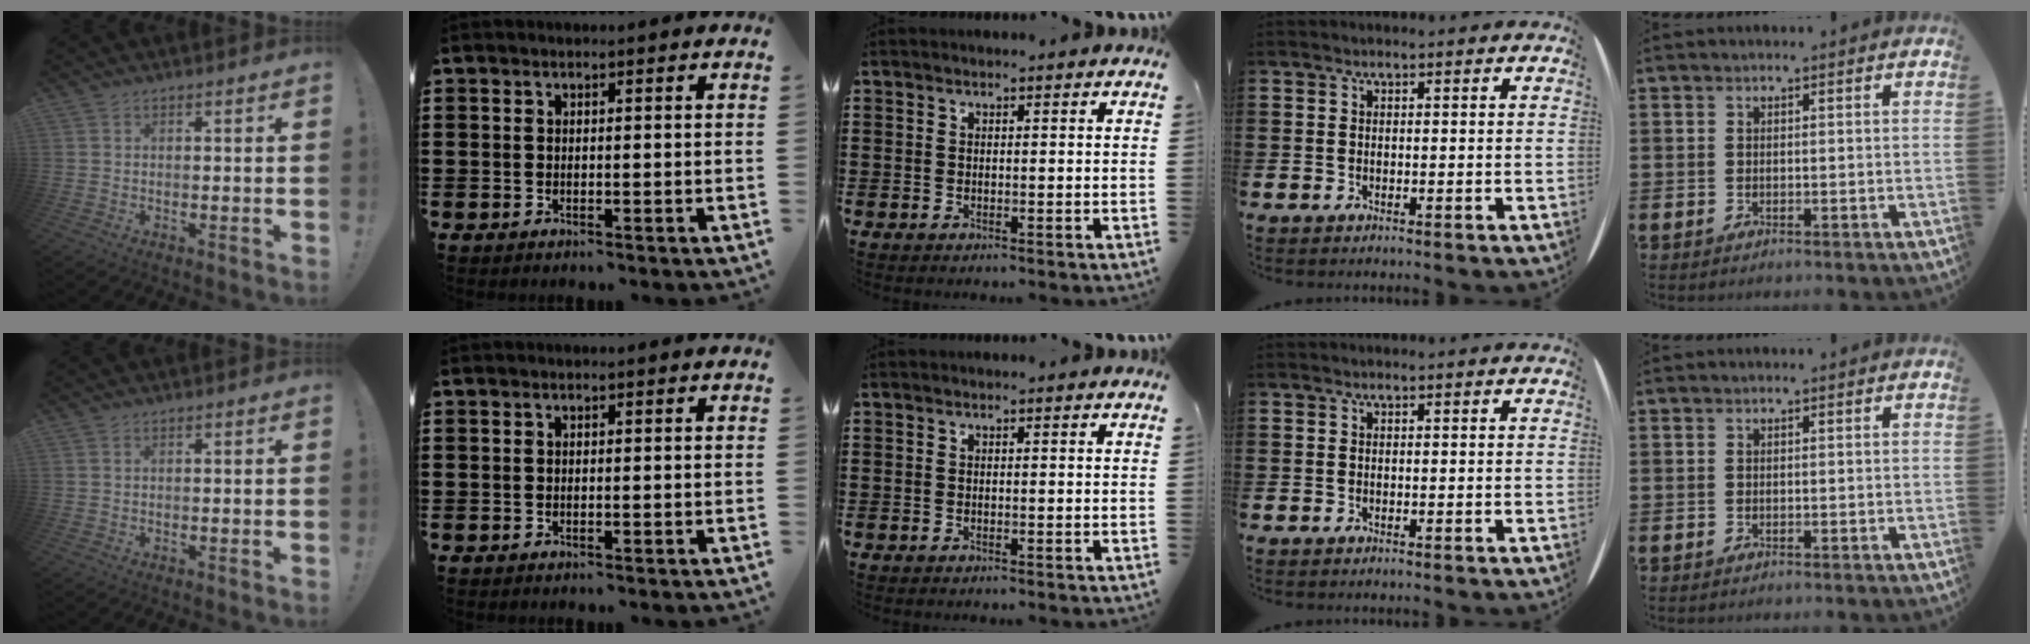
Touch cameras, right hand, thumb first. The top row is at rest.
{}